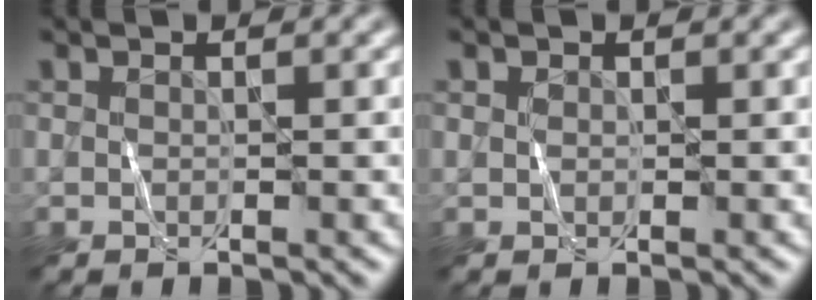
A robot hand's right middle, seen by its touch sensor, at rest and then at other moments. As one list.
[{"total": 0.6, "force": [0.2, 0.5, 0.1], "torque": [-0.002, 0.000, 0.004]}]